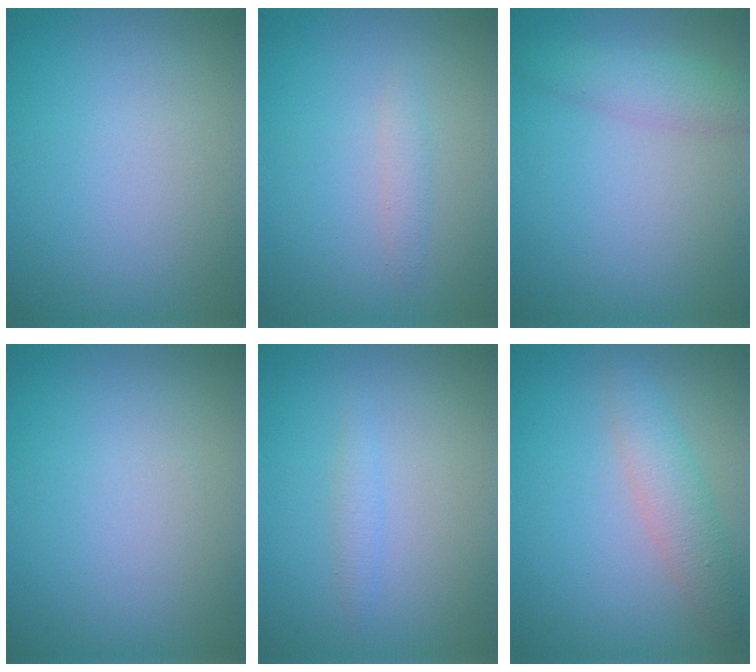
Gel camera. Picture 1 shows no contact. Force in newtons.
{"total": 1.0, "press": 1.0, "slide": 0.0}
{"total": 2.8, "press": 2.8, "slide": 0.1}
{"total": 0.0}
{"total": 1.0, "press": 1.0, "slide": 0.0}
{"total": 2.9, "press": 2.9, "slide": 0.1}